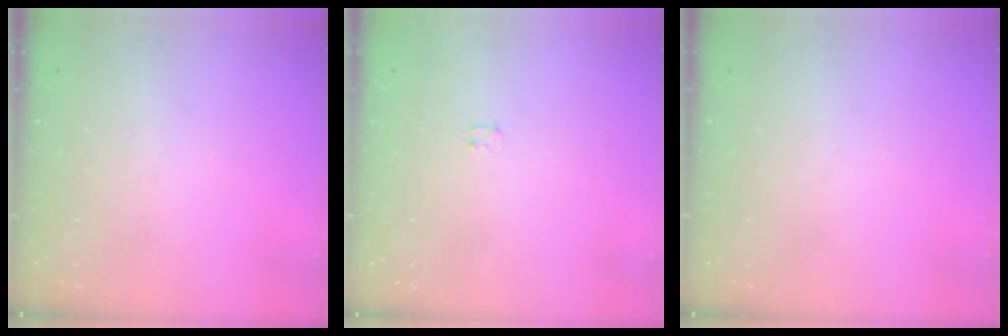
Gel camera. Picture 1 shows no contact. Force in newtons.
{"total": 2.4, "press": 2.3, "slide": 0.4}
{"total": 0.0}